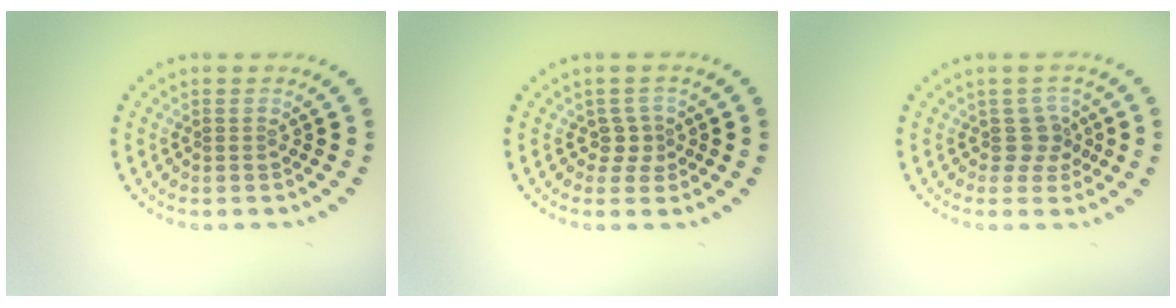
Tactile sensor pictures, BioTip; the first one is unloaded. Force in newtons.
{"total": 1.7, "press": 1.1, "slide": 1.3}
{"total": 2.0, "press": 1.5, "slide": 1.4}